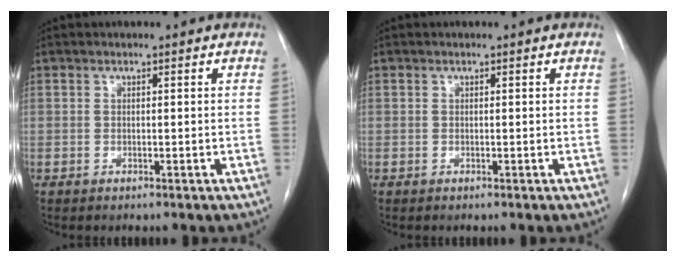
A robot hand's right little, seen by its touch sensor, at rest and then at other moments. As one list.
[{"total": 0.0}]